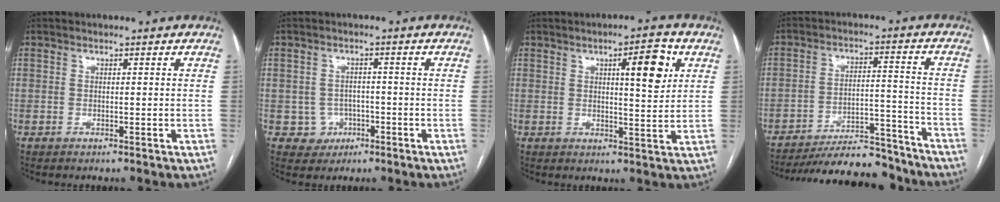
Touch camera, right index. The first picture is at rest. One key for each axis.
{"total": 3.7, "fx": -1.3, "fy": 3.4, "fz": 0.1, "tx": 0.012, "ty": 0.015, "tz": -0.013}
{"total": 7.6, "fx": 2.8, "fy": 1.5, "fz": 6.8, "tx": -0.098, "ty": 0.003, "tz": 0.038}
{"total": 18.1, "fx": -16.7, "fy": 3.7, "fz": 6.0, "tx": -0.091, "ty": 0.009, "tz": -0.244}